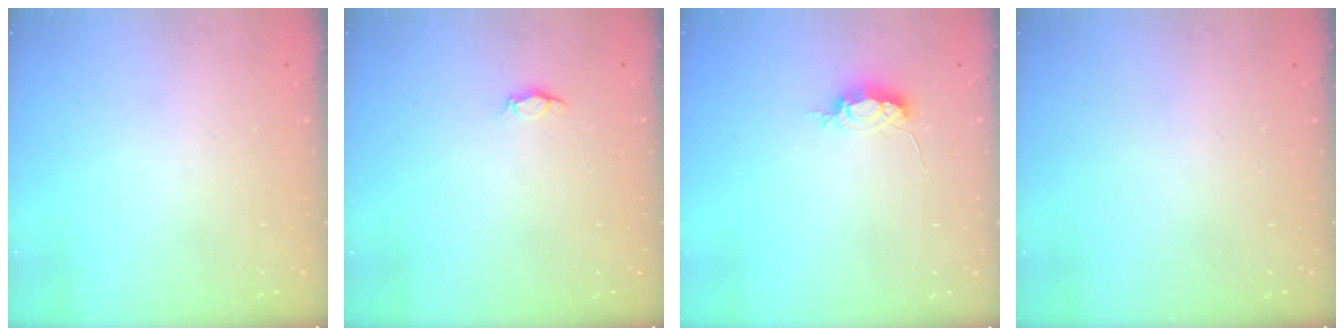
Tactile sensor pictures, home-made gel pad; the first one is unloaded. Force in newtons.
{"total": 2.2, "press": 2.2, "slide": 0.3}
{"total": 4.7, "press": 4.7, "slide": 0.5}
{"total": 0.0}